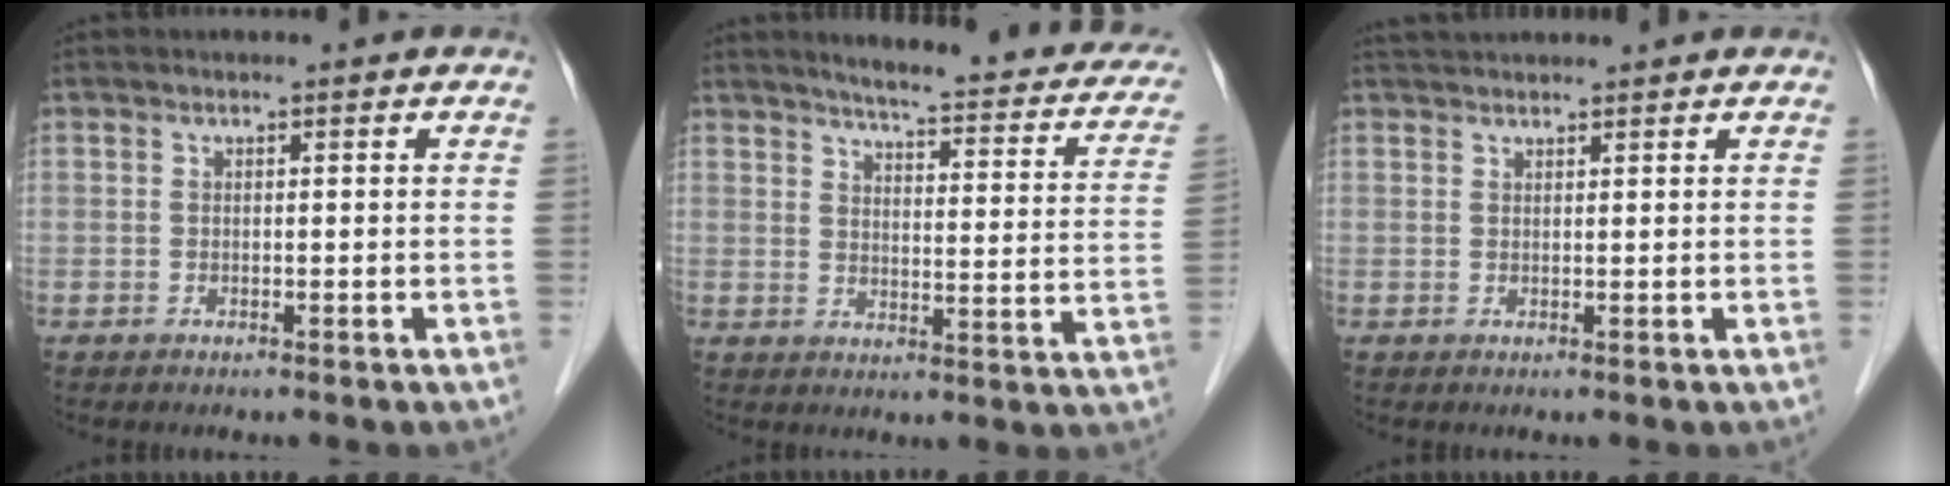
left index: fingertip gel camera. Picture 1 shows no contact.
{"total": 20.4, "force": [17.3, 3.5, 10.1], "torque": [-0.114, -0.035, 0.189]}
{"total": 3.2, "force": [3.0, 0.4, 1.0], "torque": [-0.013, 0.032, 0.050]}